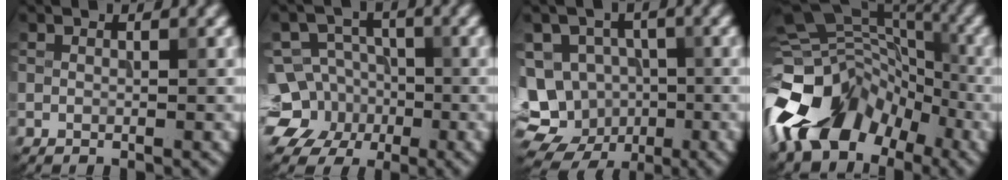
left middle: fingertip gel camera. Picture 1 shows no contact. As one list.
[{"total": 8.5, "force": [-3.0, 7.6, 2.1], "torque": [-0.036, 0.007, -0.073]}, {"total": 13.6, "force": [-4.3, 11.8, 5.2], "torque": [-0.105, -0.005, -0.076]}, {"total": 13.8, "force": [-7.3, 9.4, 7.0], "torque": [-0.143, 0.015, -0.141]}]